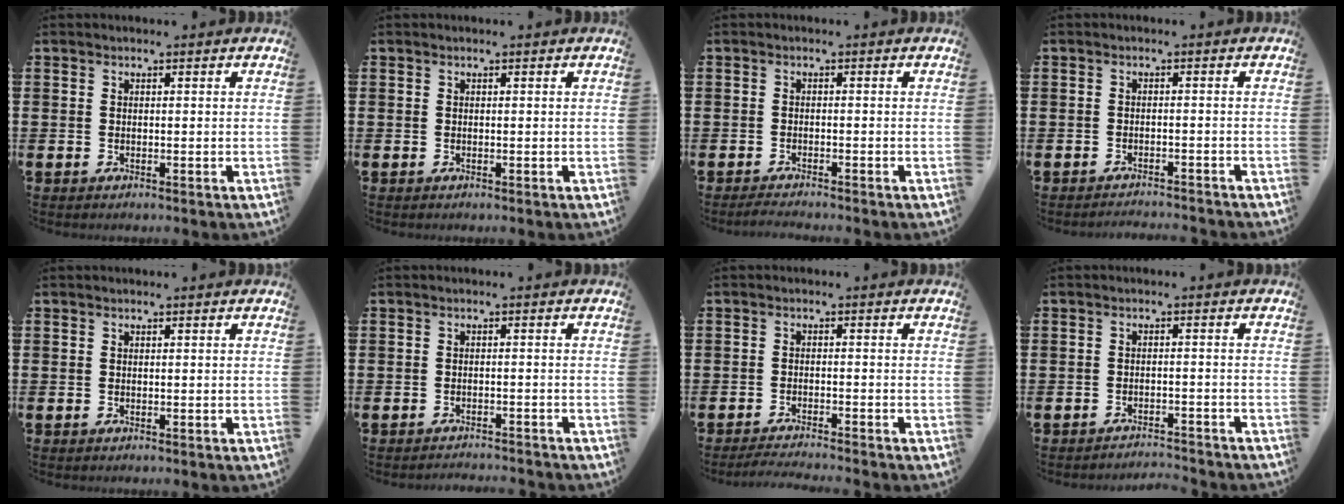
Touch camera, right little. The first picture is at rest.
{"total": 0.0}
{"total": 1.2, "force": [-1.1, 0.0, 0.4], "torque": [-0.008, 0.001, -0.021]}
{"total": 1.5, "force": [-1.5, -0.2, -0.1], "torque": [-0.001, 0.004, -0.030]}
{"total": 0.0}
{"total": 1.3, "force": [-1.3, -0.2, -0.1], "torque": [-0.001, 0.004, -0.027]}
{"total": 1.8, "force": [-1.7, -0.2, 0.5], "torque": [-0.008, 0.003, -0.034]}
{"total": 2.1, "force": [-2.1, -0.1, -0.1], "torque": [-0.001, 0.004, -0.046]}